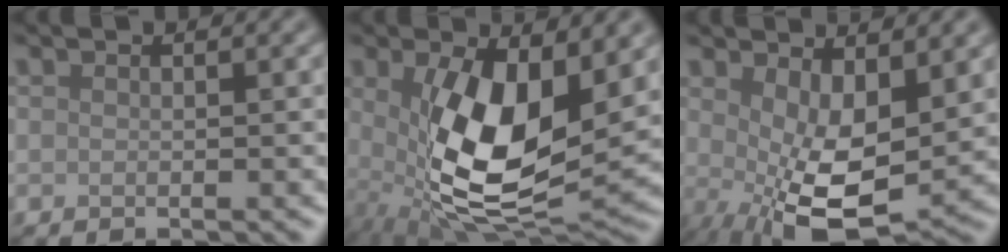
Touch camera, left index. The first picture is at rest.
{"total": 10.5, "force": [1.0, 5.1, 9.1], "torque": [-0.173, -0.027, 0.034]}
{"total": 8.0, "force": [0.4, 3.7, 7.1], "torque": [-0.134, -0.023, 0.017]}